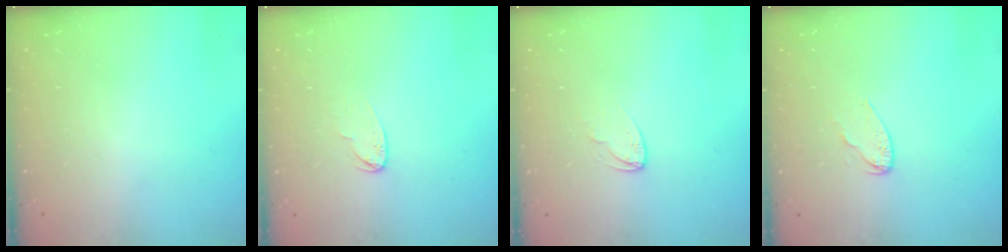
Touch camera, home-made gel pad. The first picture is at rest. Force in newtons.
{"total": 3.9, "press": 3.9, "slide": 0.3}
{"total": 2.9, "press": 2.9, "slide": 0.2}
{"total": 4.1, "press": 4.1, "slide": 0.3}